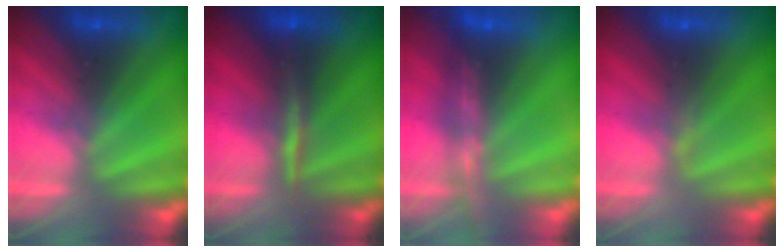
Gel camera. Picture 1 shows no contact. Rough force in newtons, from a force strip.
{"total": 5.5}
{"total": 8.8}
{"total": 2.9}